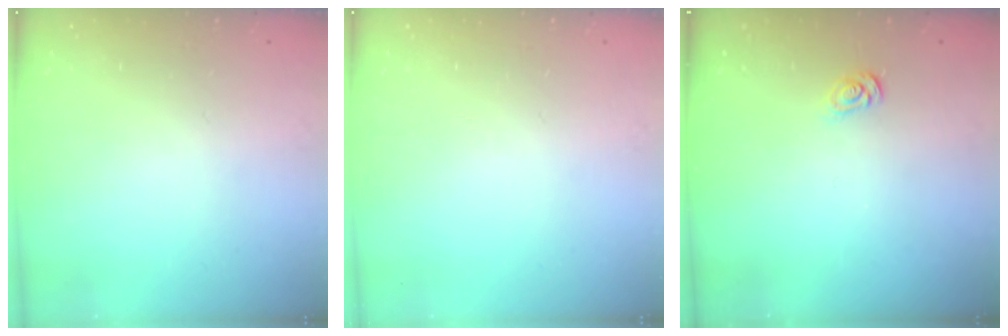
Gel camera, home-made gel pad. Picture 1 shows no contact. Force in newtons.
{"total": 0.0}
{"total": 2.5, "press": 2.4, "slide": 0.3}